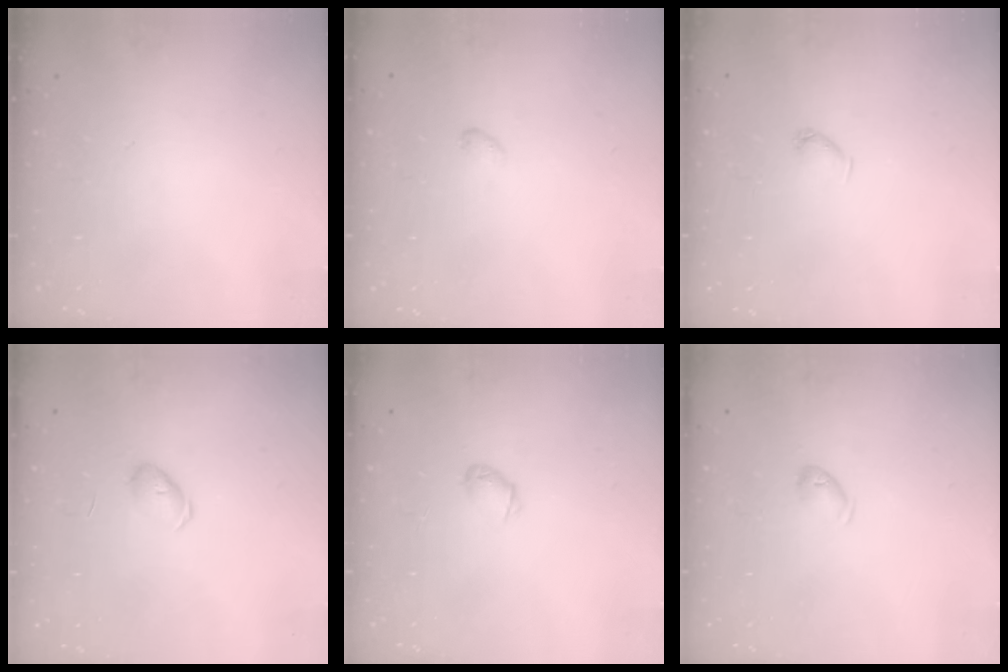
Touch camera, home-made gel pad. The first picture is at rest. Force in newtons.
{"total": 2.6, "press": 2.5, "slide": 0.5}
{"total": 3.0, "press": 3.0, "slide": 0.3}
{"total": 4.5, "press": 4.5, "slide": 0.5}
{"total": 2.3, "press": 2.3, "slide": 0.5}
{"total": 5.4, "press": 5.3, "slide": 1.0}